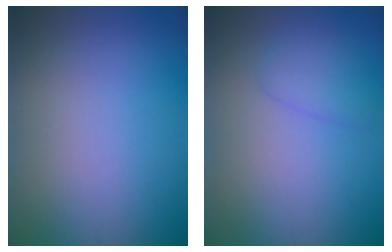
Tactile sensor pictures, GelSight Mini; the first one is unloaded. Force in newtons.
{"total": 1.8, "press": 1.8, "slide": 0.0}